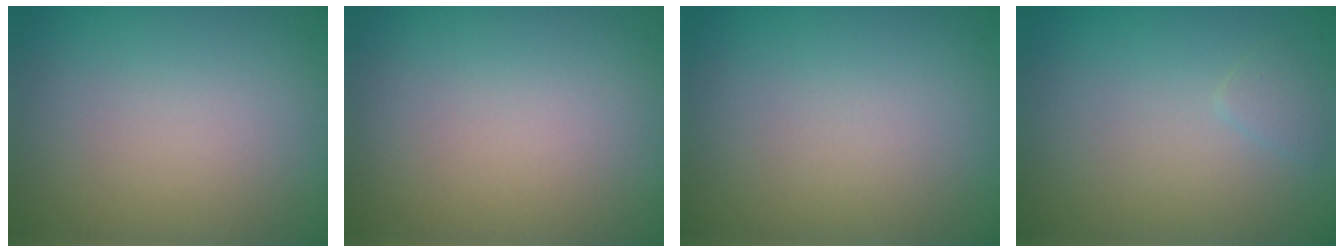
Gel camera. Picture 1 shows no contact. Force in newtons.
{"total": 0.0}
{"total": 0.0}
{"total": 0.7, "press": 0.7, "slide": 0.1}